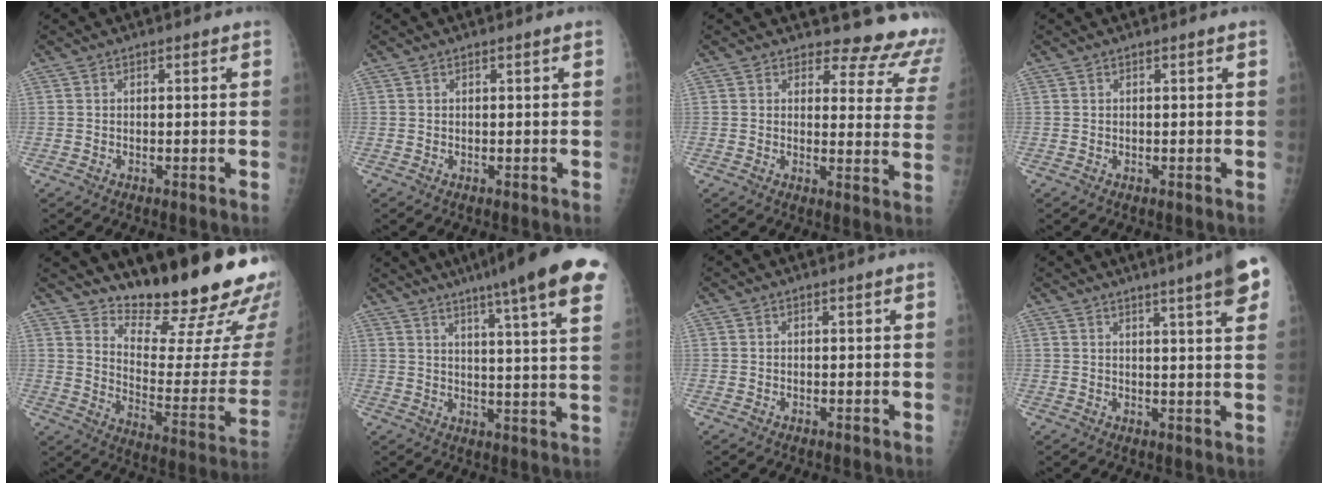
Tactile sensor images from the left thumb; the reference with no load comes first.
{"total": 0.0}
{"total": 13.4, "force": [12.7, 3.9, 1.1], "torque": [0.038, -0.124, 0.116]}
{"total": 0.0}
{"total": 23.2, "force": [18.2, 5.2, 13.5], "torque": [-0.160, -0.142, 0.257]}
{"total": 20.9, "force": [13.9, 1.5, 15.6], "torque": [-0.212, -0.040, 0.172]}
{"total": 0.0}
{"total": 10.3, "force": [6.2, 0.8, 8.2], "torque": [-0.099, -0.016, 0.068]}